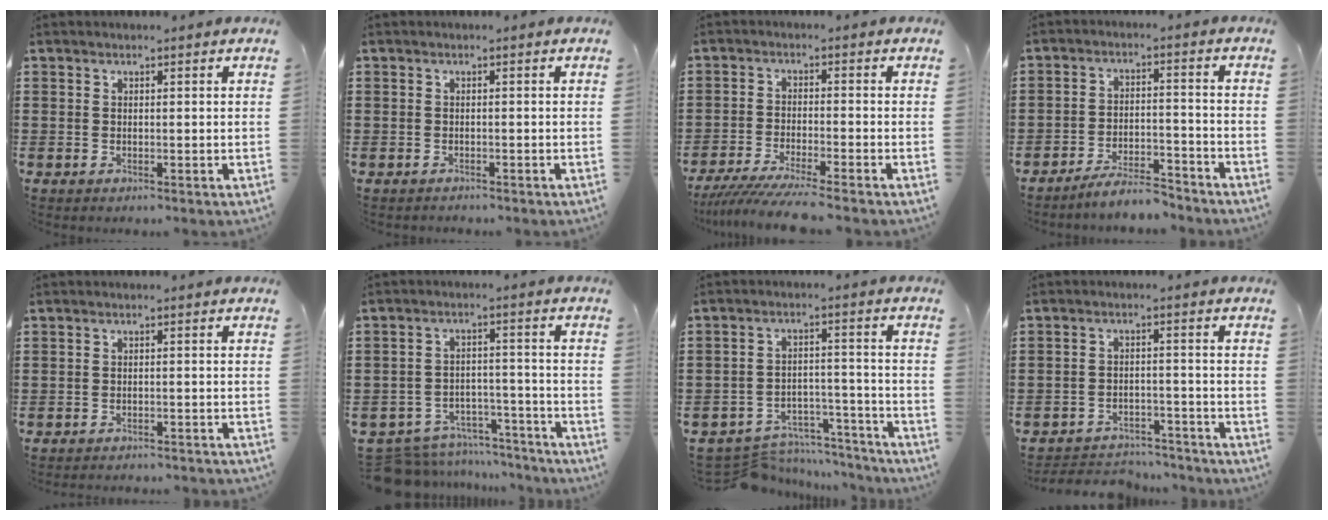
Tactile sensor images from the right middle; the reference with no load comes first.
{"total": 0.7, "force": [-0.6, 0.3, -0.2], "torque": [0.003, 0.004, -0.016]}
{"total": 5.1, "force": [-4.6, -0.2, 2.2], "torque": [-0.050, -0.020, -0.091]}
{"total": 5.8, "force": [-5.6, 0.7, 1.5], "torque": [-0.028, 0.005, -0.109]}
{"total": 1.7, "force": [-1.7, -0.1, 0.2], "torque": [-0.005, 0.004, -0.034]}
{"total": 7.5, "force": [-7.1, 2.0, 1.6], "torque": [-0.038, 0.020, -0.140]}
{"total": 6.9, "force": [-6.5, 1.8, 1.3], "torque": [-0.028, 0.018, -0.129]}
{"total": 3.9, "force": [-3.8, 0.8, 0.2], "torque": [-0.007, 0.005, -0.082]}